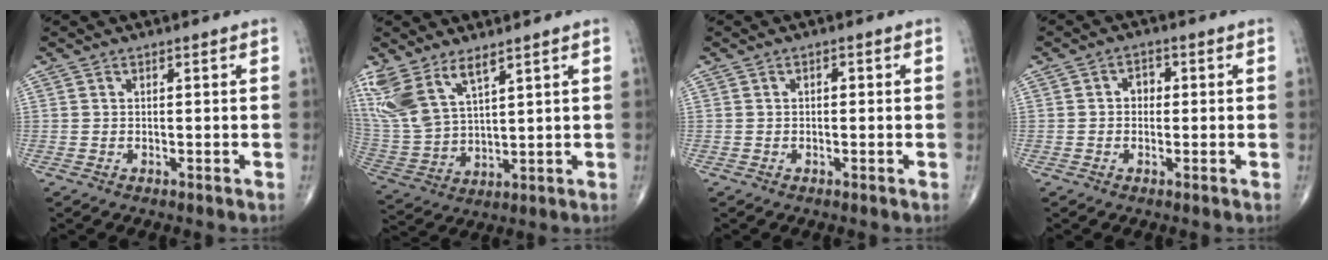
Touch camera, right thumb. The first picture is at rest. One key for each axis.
{"total": 12.0, "fx": 7.6, "fy": 4.9, "fz": 7.9, "tx": -0.172, "ty": -0.025, "tz": 0.172}
{"total": 1.0, "fx": 0.1, "fy": 0.6, "fz": 0.8, "tx": -0.007, "ty": 0.002, "tz": -0.001}
{"total": 2.8, "fx": 0.1, "fy": 2.3, "fz": 1.7, "tx": -0.011, "ty": 0.011, "tz": -0.005}